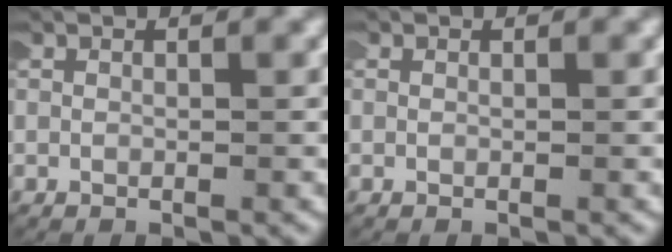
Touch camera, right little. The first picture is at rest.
{"total": 0.0}